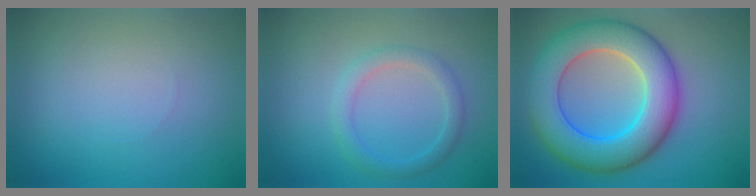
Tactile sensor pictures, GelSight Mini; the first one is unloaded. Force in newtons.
{"total": 2.3, "press": 2.3, "slide": 0.1}
{"total": 10.5, "press": 10.5, "slide": 0.1}